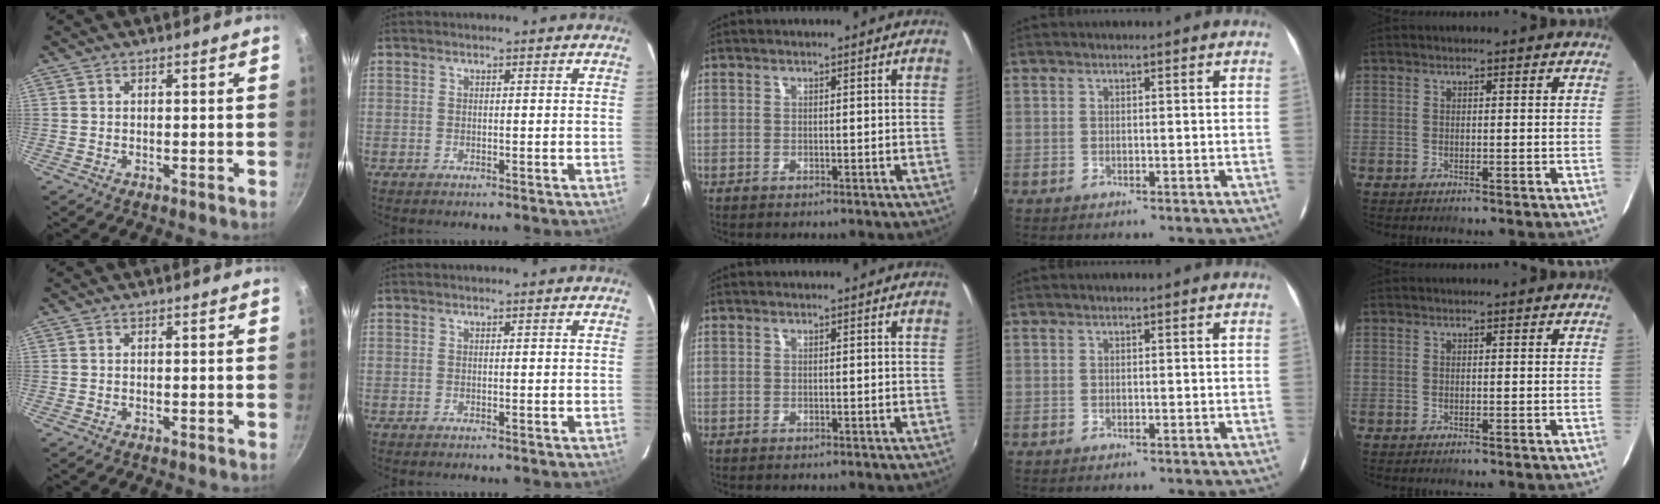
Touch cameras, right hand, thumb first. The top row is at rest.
{}